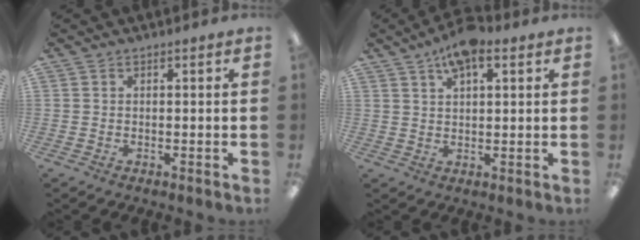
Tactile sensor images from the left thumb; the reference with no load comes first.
{"total": 8.0, "force": [4.9, 3.0, 5.5], "torque": [-0.092, -0.011, 0.083]}